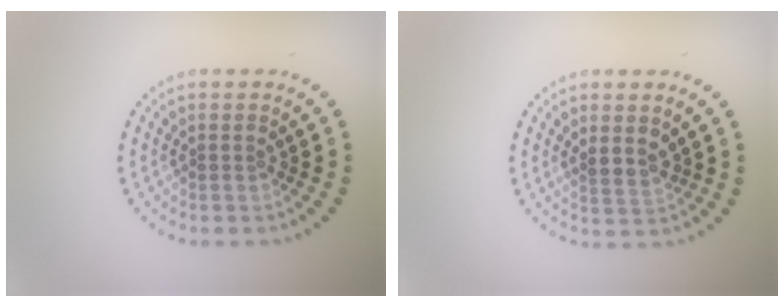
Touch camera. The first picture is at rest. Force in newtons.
{"total": 1.8, "press": 1.6, "slide": 0.9}